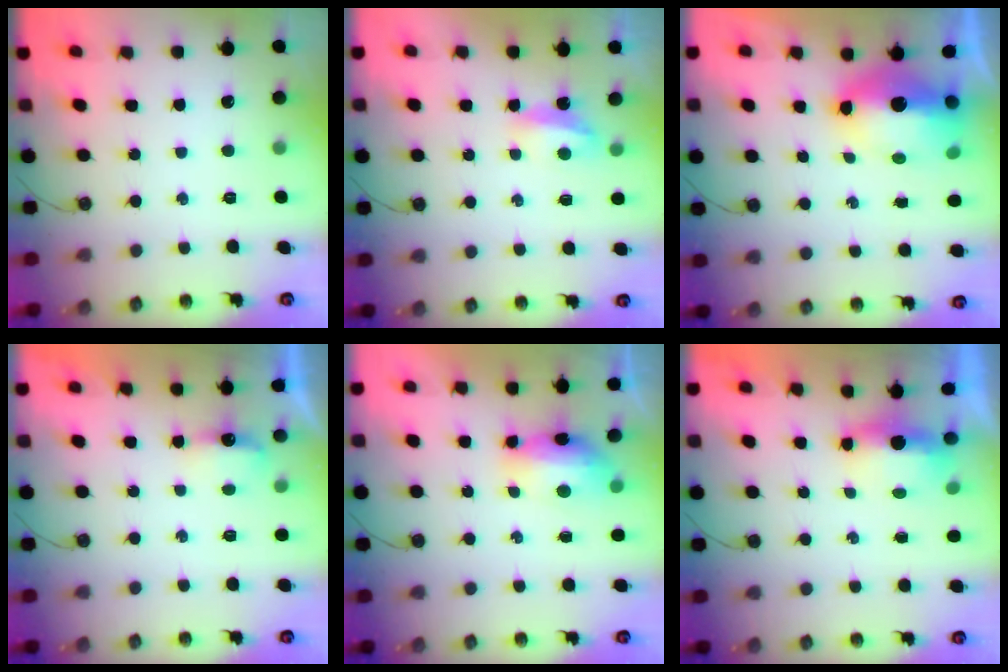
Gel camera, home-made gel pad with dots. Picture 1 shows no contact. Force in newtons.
{"total": 5.0, "press": 4.9, "slide": 0.6}
{"total": 11.0, "press": 10.9, "slide": 1.1}
{"total": 5.0, "press": 4.9, "slide": 0.8}
{"total": 16.7, "press": 10.7, "slide": 12.8}
{"total": 5.1, "press": 4.9, "slide": 1.3}